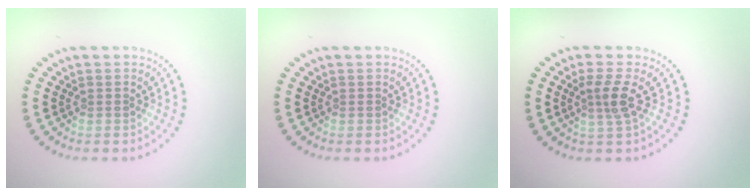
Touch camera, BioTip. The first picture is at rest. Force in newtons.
{"total": 0.0}
{"total": 2.5, "press": 1.9, "slide": 1.5}